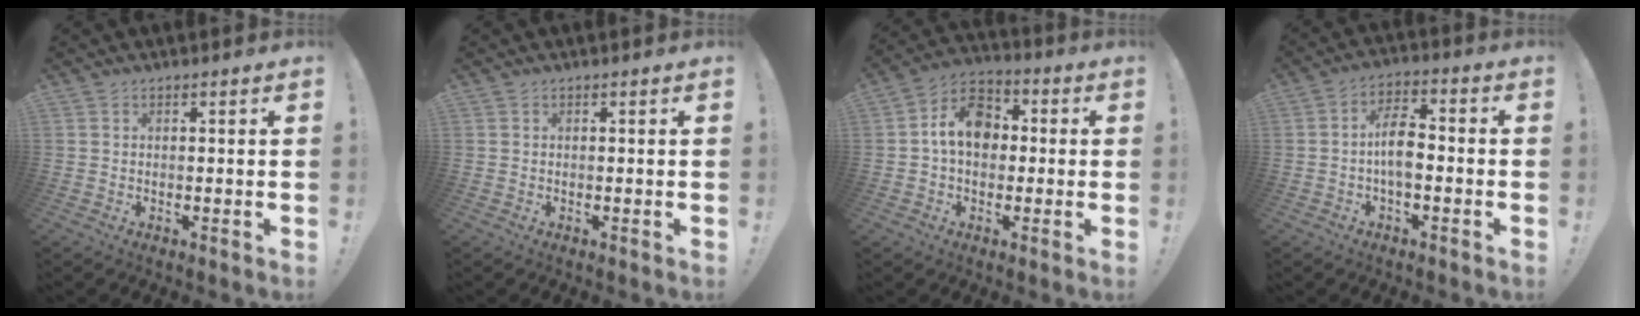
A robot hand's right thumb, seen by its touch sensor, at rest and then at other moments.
{"total": 0.0}
{"total": 11.3, "force": [1.0, 8.4, 7.6], "torque": [-0.115, 0.015, 0.025]}
{"total": 8.4, "force": [-1.3, 4.3, 7.1], "torque": [-0.130, 0.012, -0.023]}